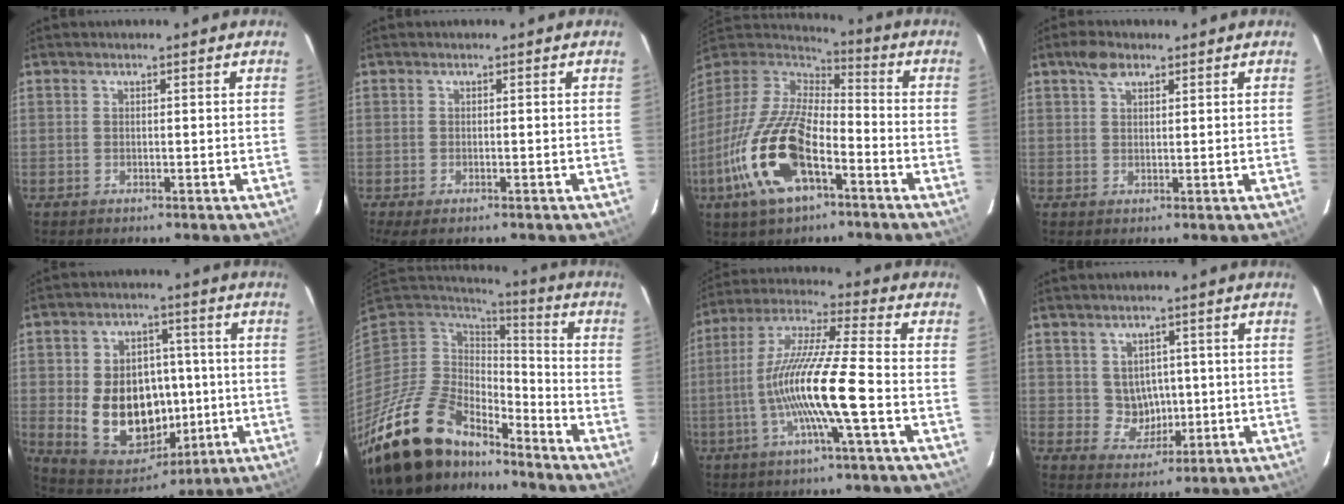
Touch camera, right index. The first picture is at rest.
{"total": 2.5, "force": [-1.5, 0.7, 1.9], "torque": [-0.039, -0.009, -0.022]}
{"total": 21.2, "force": [-9.1, 9.3, 16.8], "torque": [-0.350, -0.038, -0.174]}
{"total": 3.5, "force": [2.2, 1.8, 2.1], "torque": [-0.037, 0.011, 0.041]}
{"total": 17.5, "force": [-1.9, 13.4, 11.1], "torque": [-0.236, 0.015, 0.000]}
{"total": 19.2, "force": [-15.7, 7.7, 8.0], "torque": [-0.172, -0.015, -0.276]}
{"total": 15.1, "force": [-4.1, -0.1, 14.5], "torque": [-0.280, -0.001, -0.081]}
{"total": 5.3, "force": [0.5, 5.1, 1.6], "torque": [-0.033, 0.010, 0.024]}